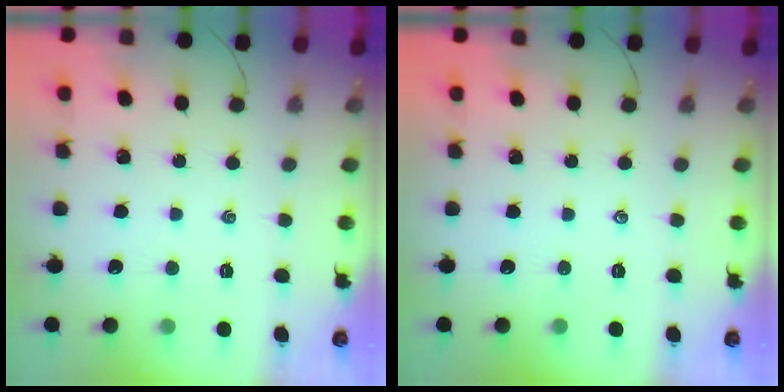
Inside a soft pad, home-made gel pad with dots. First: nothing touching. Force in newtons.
{"total": 0.0}